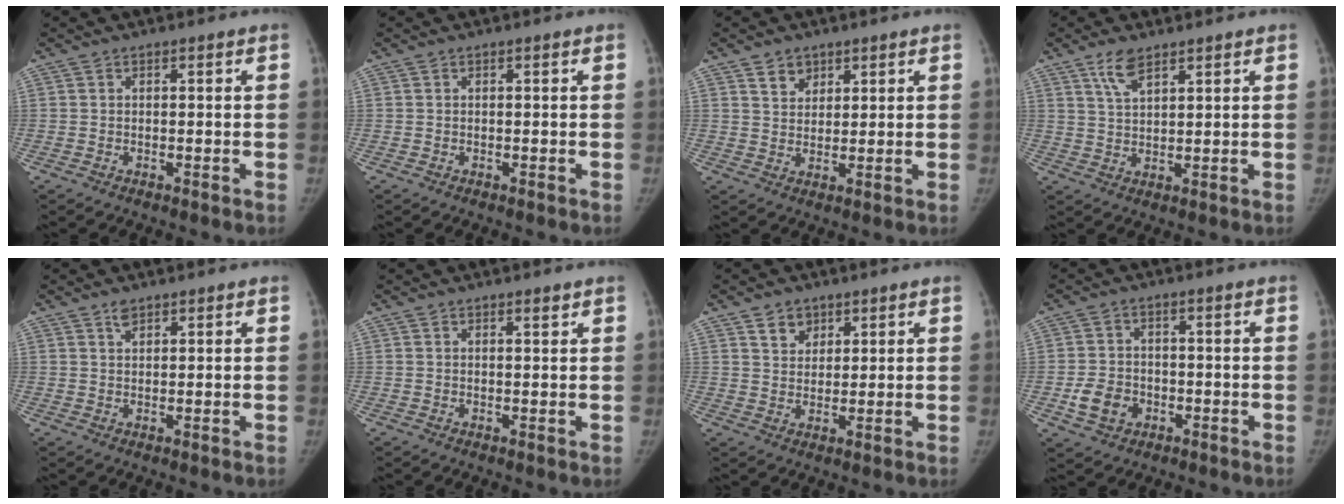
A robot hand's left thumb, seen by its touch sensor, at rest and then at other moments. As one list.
[{"total": 0.0}, {"total": 3.8, "force": [2.5, 2.7, 1.1], "torque": [-0.001, -0.019, 0.049]}, {"total": 4.8, "force": [3.3, 1.8, 3.0], "torque": [-0.053, -0.013, 0.068]}, {"total": 1.7, "force": [1.3, 0.8, 0.8], "torque": [-0.009, -0.004, 0.025]}, {"total": 1.0, "force": [0.8, 0.2, 0.6], "torque": [-0.008, -0.007, 0.015]}, {"total": 4.3, "force": [2.7, 3.1, 1.3], "torque": [-0.001, -0.019, 0.051]}, {"total": 6.0, "force": [-2.0, 4.8, 3.0], "torque": [-0.044, 0.012, -0.030]}]